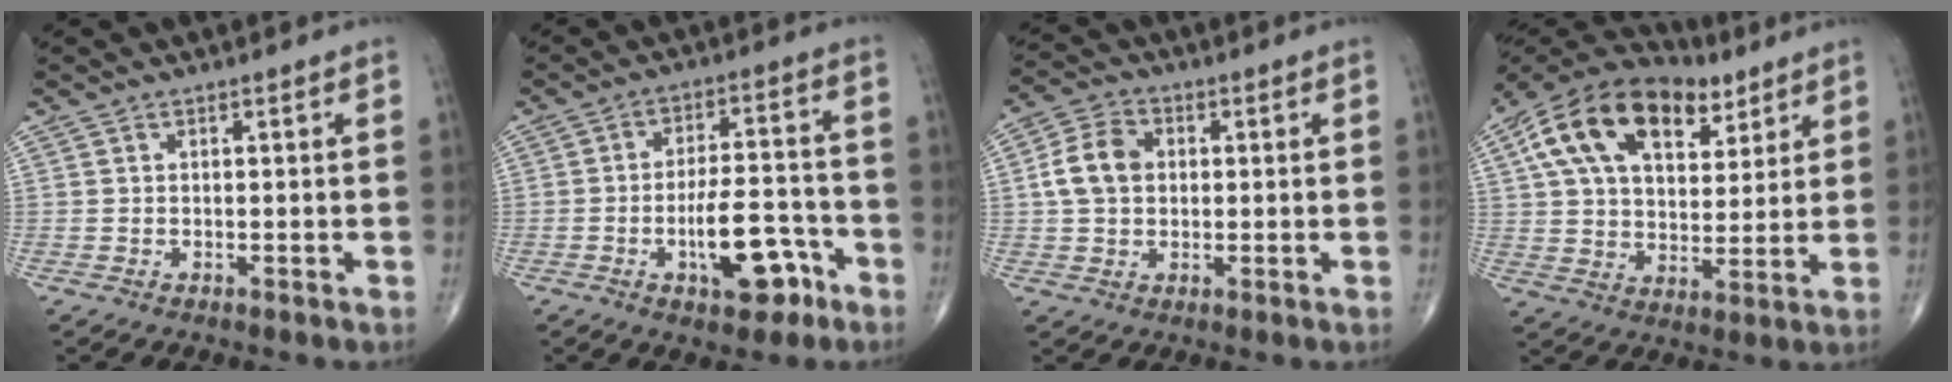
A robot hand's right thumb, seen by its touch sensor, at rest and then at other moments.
{"total": 11.9, "force": [-5.1, 5.2, 9.4], "torque": [-0.132, 0.040, -0.073]}
{"total": 8.1, "force": [0.8, 6.1, 5.3], "torque": [-0.090, 0.014, 0.010]}
{"total": 21.8, "force": [10.0, 12.7, 14.7], "torque": [-0.240, 0.004, 0.169]}